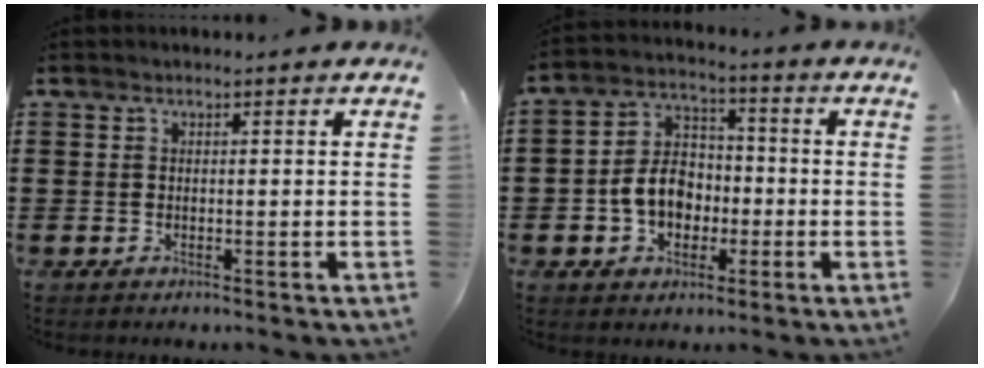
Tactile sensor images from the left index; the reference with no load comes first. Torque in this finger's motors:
{"motor_torque": [0.67, 0.62, 0.66, 0.11]}